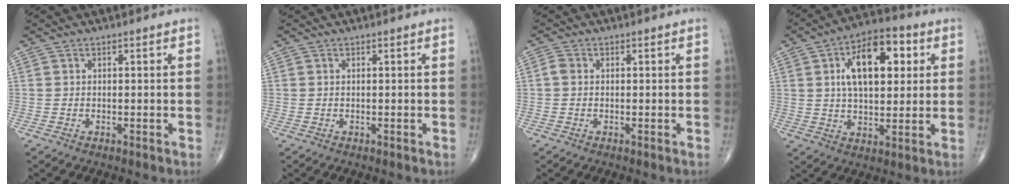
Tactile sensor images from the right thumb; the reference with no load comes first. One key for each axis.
{"total": 0.0}
{"total": 1.4, "fx": 0.0, "fy": 1.1, "fz": 0.8, "tx": -0.014, "ty": 0.002, "tz": -0.003}
{"total": 15.9, "fx": 4.3, "fy": 8.4, "fz": 12.8, "tx": -0.178, "ty": 0.006, "tz": 0.067}